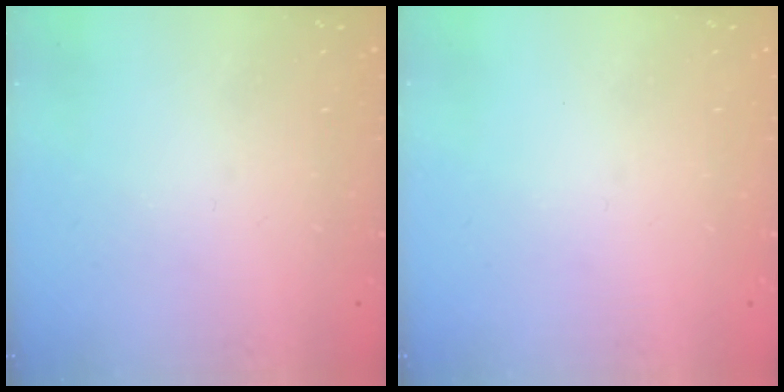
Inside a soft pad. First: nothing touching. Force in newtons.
{"total": 0.0}